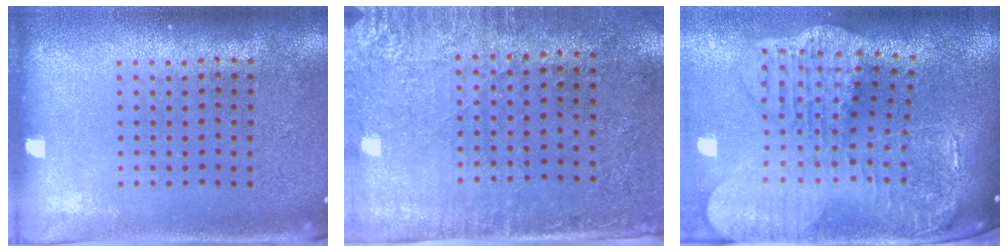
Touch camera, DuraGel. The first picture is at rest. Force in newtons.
{"total": 2.8, "press": 2.3, "slide": 1.5}
{"total": 4.4, "press": 3.3, "slide": 2.9}